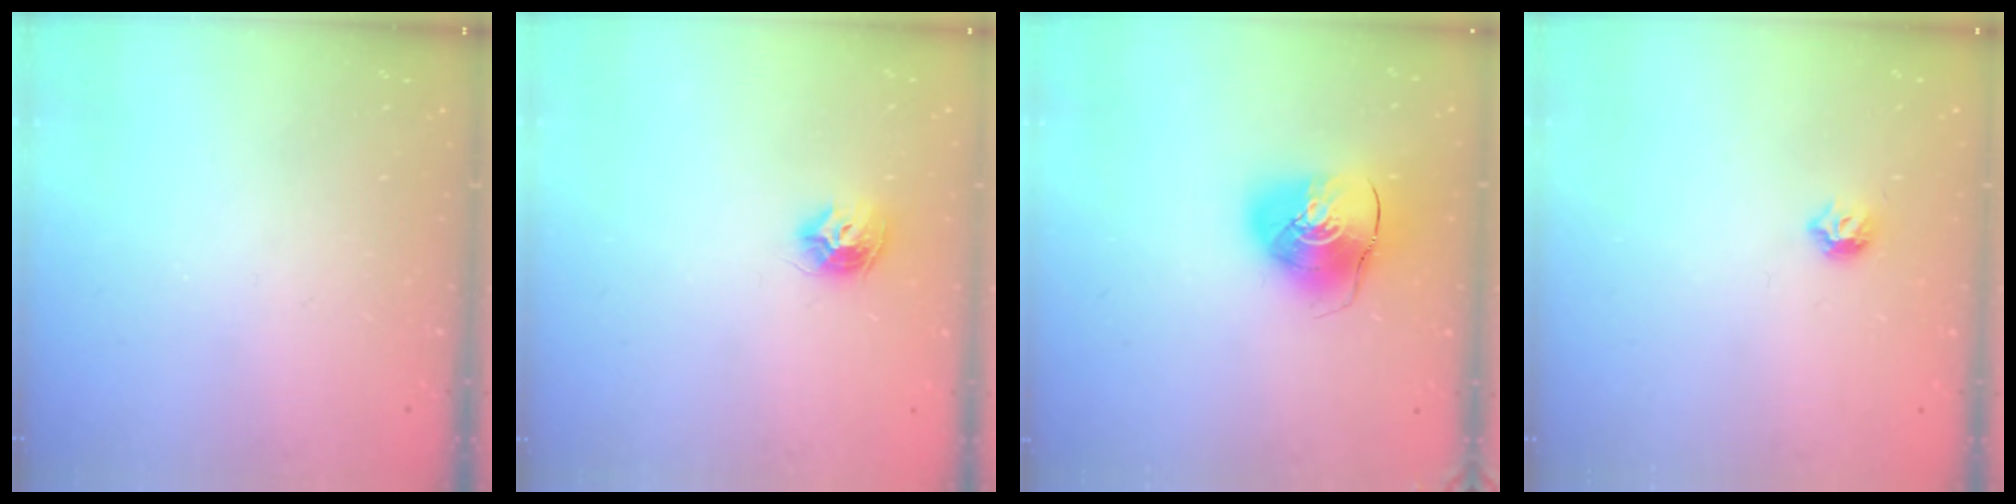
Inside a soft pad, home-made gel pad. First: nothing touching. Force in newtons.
{"total": 8.8, "press": 8.8, "slide": 0.2}
{"total": 10.8, "press": 10.7, "slide": 1.5}
{"total": 6.0, "press": 5.9, "slide": 1.0}